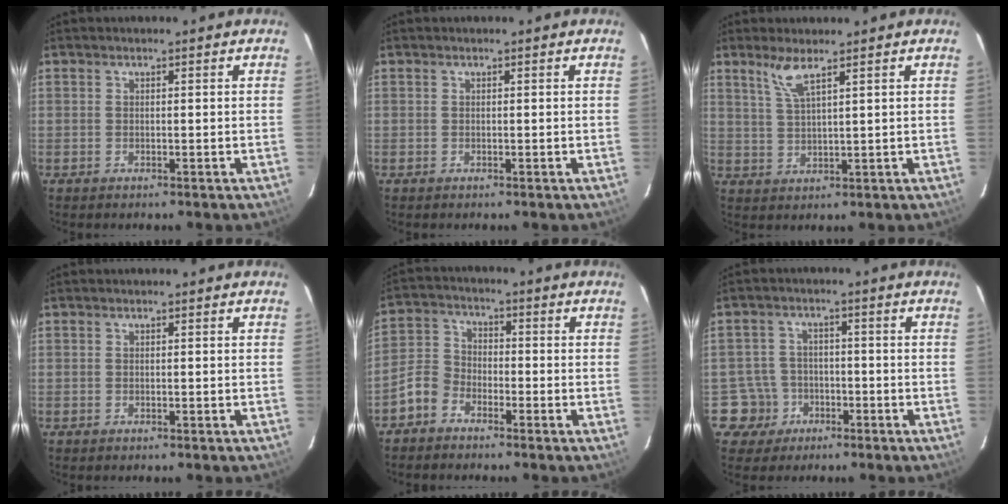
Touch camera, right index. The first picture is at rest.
{"total": 0.0}
{"total": 4.2, "force": [2.9, 0.2, 3.0], "torque": [-0.065, -0.002, 0.061]}
{"total": 0.0}
{"total": 5.5, "force": [-3.7, 3.7, 1.7], "torque": [-0.037, 0.023, -0.081]}
{"total": 5.5, "force": [-2.6, 4.9, -0.2], "torque": [-0.007, 0.025, -0.044]}